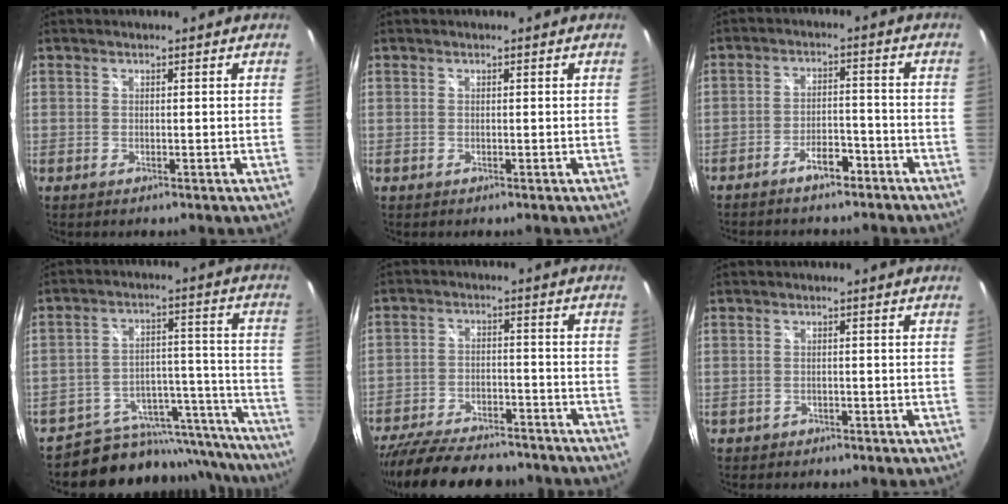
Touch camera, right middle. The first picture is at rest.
{"total": 0.0}
{"total": 6.3, "force": [-5.1, 2.5, 2.8], "torque": [-0.064, 0.019, -0.072]}
{"total": 21.2, "force": [-18.7, 9.1, 4.1], "torque": [-0.067, 0.060, -0.240]}
{"total": 20.9, "force": [-17.2, 7.4, 9.3], "torque": [-0.197, -0.011, -0.253]}
{"total": 1.8, "force": [-0.9, 1.5, 0.5], "torque": [-0.015, -0.002, -0.011]}